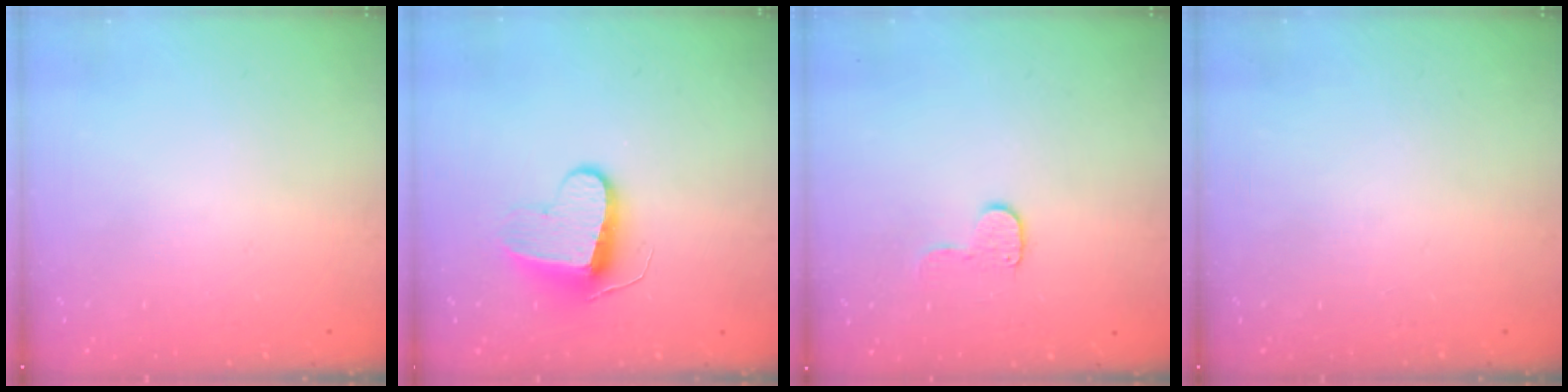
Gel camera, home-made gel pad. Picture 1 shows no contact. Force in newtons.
{"total": 9.2, "press": 9.2, "slide": 0.4}
{"total": 5.5, "press": 5.5, "slide": 0.5}
{"total": 0.0}